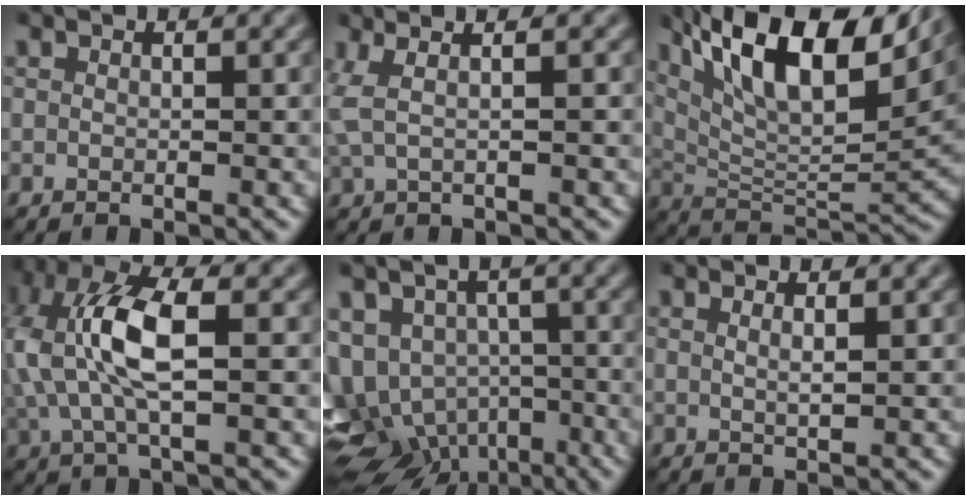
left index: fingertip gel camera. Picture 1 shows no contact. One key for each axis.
{"total": 2.4, "fx": 0.7, "fy": 0.7, "fz": 2.2, "tx": -0.043, "ty": 0.008, "tz": 0.014}
{"total": 13.3, "fx": 7.2, "fy": 5.0, "fz": 10.1, "tx": -0.171, "ty": 0.017, "tz": 0.131}
{"total": 9.3, "fx": 1.0, "fy": 4.1, "fz": 8.3, "tx": -0.186, "ty": 0.015, "tz": 0.016}
{"total": 10.8, "fx": -4.5, "fy": 8.1, "fz": 5.5, "tx": -0.101, "ty": -0.019, "tz": -0.037}
{"total": 1.2, "fx": 0.5, "fy": 0.4, "fz": 1.1, "tx": -0.012, "ty": 0.000, "tz": 0.006}